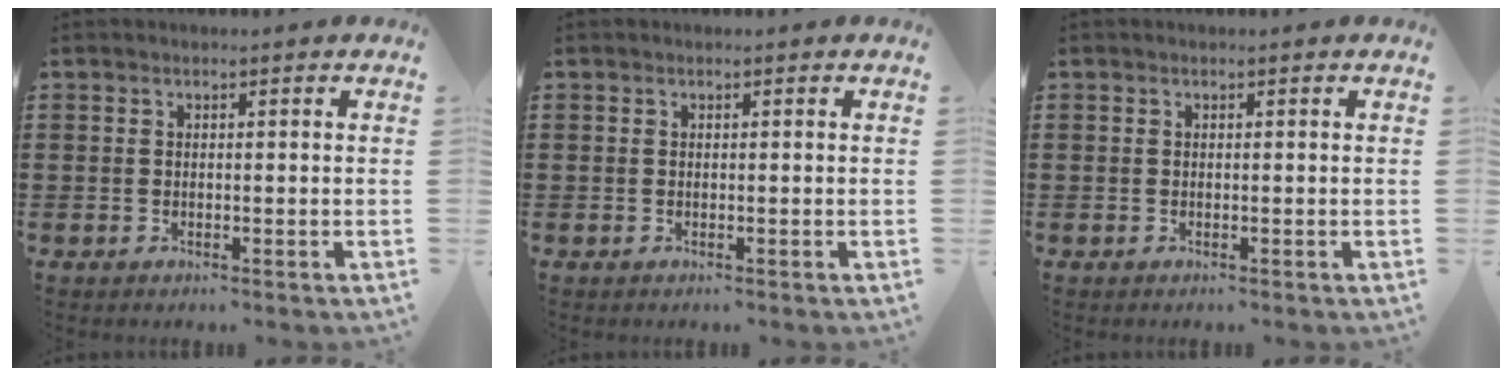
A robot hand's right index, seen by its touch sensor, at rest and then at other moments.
{"total": 0.0}
{"total": 0.0}